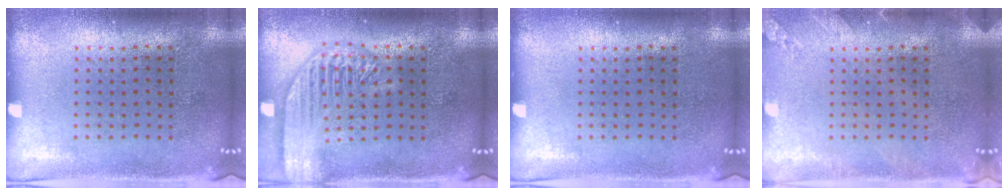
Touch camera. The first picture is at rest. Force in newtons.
{"total": 3.6, "press": 3.6, "slide": 0.4}
{"total": 0.0}
{"total": 1.4, "press": 1.4, "slide": 0.2}